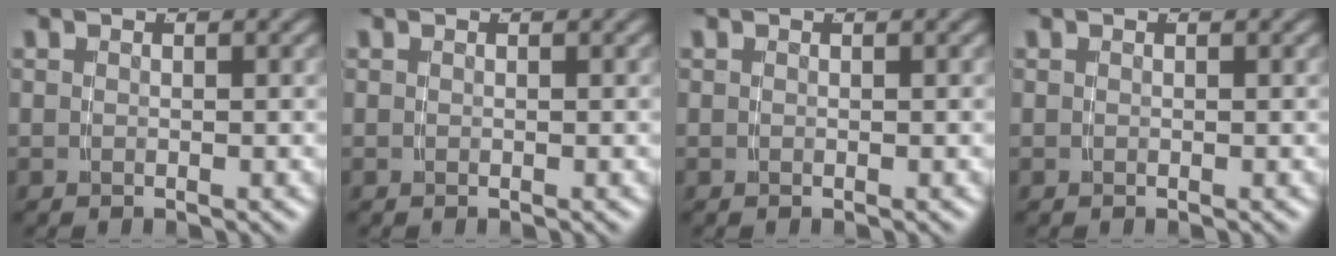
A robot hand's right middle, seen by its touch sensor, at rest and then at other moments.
{"total": 0.0}
{"total": 0.0}
{"total": 0.0}